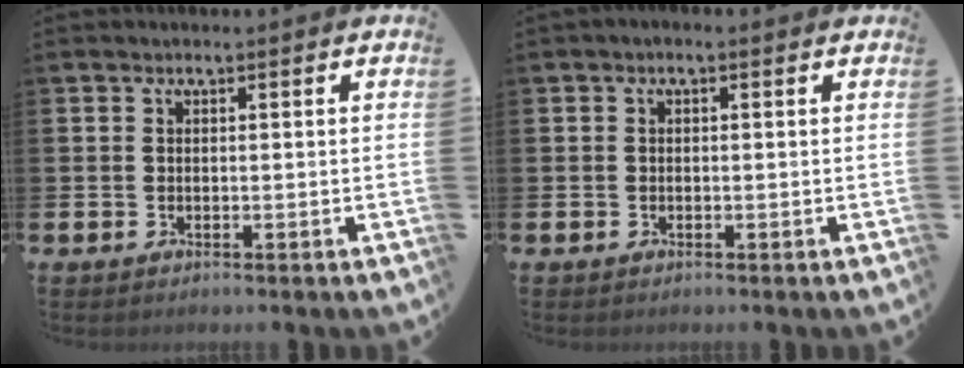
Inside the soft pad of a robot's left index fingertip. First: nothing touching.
{"total": 0.5, "force": [-0.3, 0.1, 0.4], "torque": [-0.006, 0.000, -0.007]}